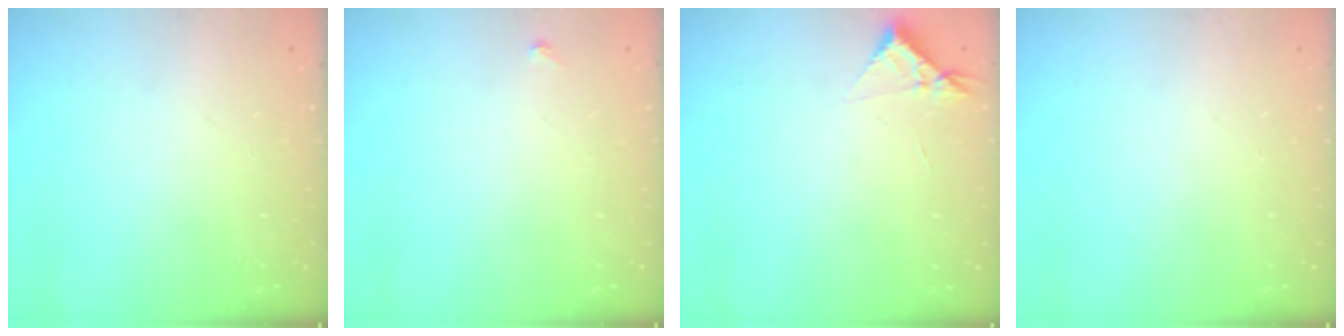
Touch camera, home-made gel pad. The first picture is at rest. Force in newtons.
{"total": 3.0, "press": 3.0, "slide": 0.5}
{"total": 3.1, "press": 3.1, "slide": 0.5}
{"total": 0.0}